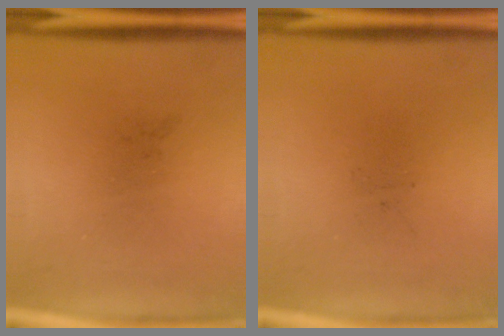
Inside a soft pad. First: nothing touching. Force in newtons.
{"total": 0.0}